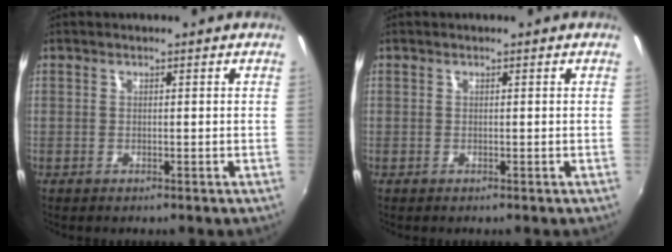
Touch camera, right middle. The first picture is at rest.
{"total": 0.0}